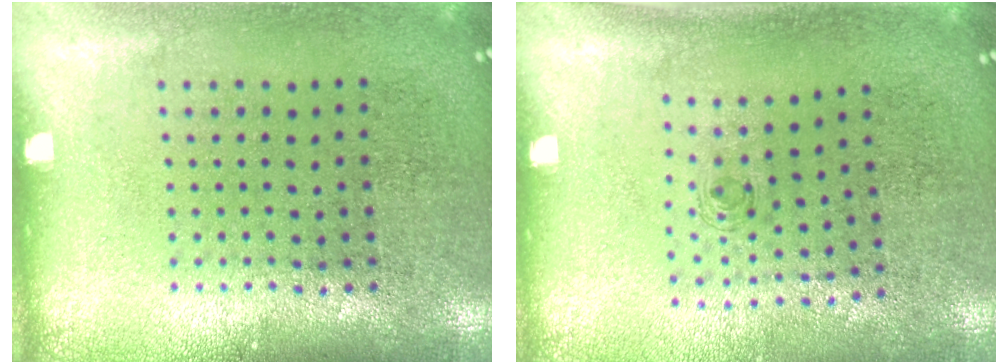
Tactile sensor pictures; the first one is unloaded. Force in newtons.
{"total": 0.6, "press": 0.2, "slide": 0.5}